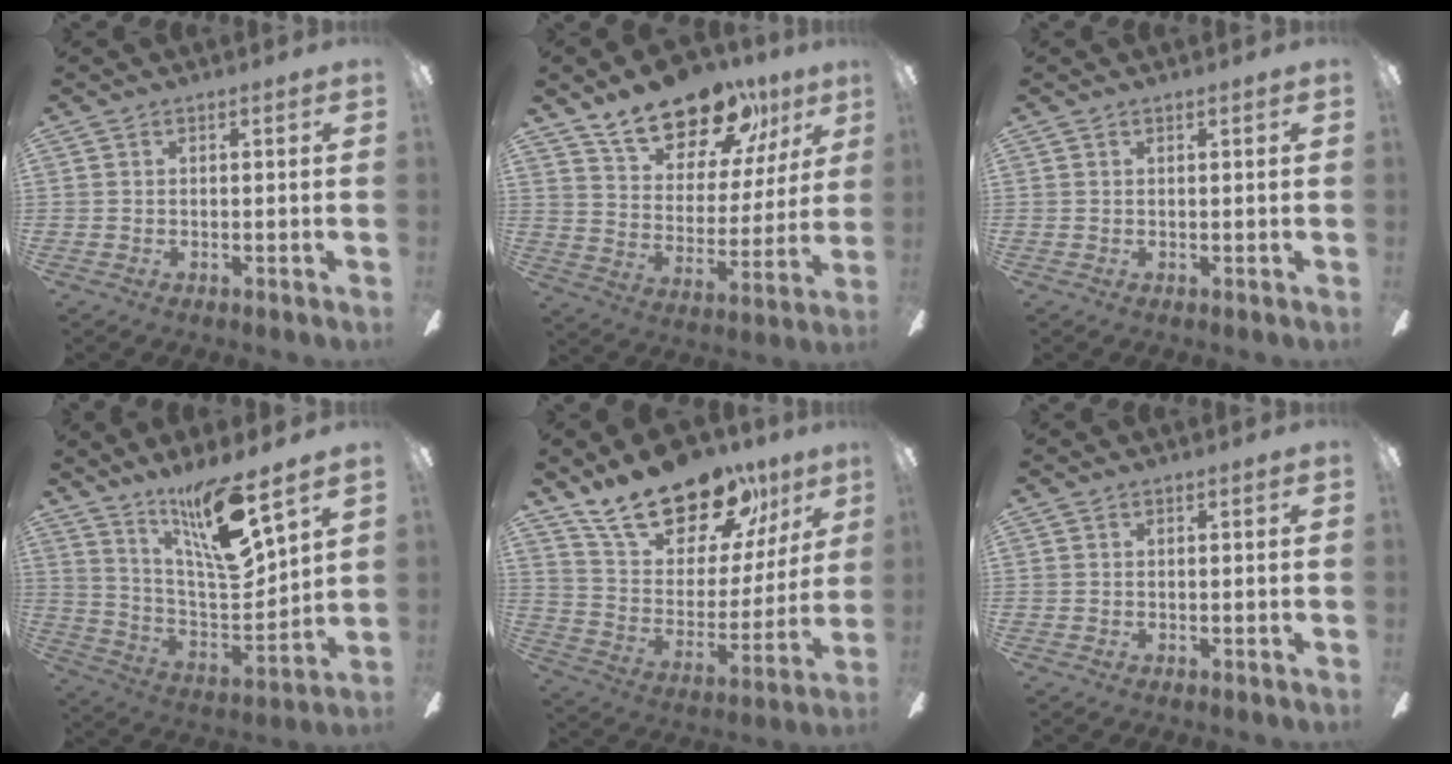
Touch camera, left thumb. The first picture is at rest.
{"total": 20.2, "force": [15.7, 8.7, 9.3], "torque": [-0.155, -0.102, 0.275]}
{"total": 0.6, "force": [0.5, 0.0, 0.3], "torque": [-0.006, 0.000, 0.010]}
{"total": 16.6, "force": [11.9, 2.7, 11.2], "torque": [-0.212, -0.085, 0.195]}
{"total": 22.5, "force": [18.3, 8.9, 9.5], "torque": [-0.164, -0.124, 0.323]}
{"total": 0.0}